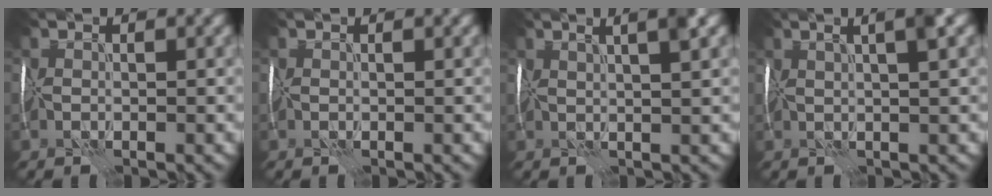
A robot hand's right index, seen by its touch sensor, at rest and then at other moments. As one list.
[{"total": 0.0}, {"total": 4.6, "force": [2.3, 0.9, 3.8], "torque": [-0.033, 0.029, 0.022]}, {"total": 4.0, "force": [1.8, 0.5, 3.5], "torque": [-0.039, 0.022, 0.024]}]